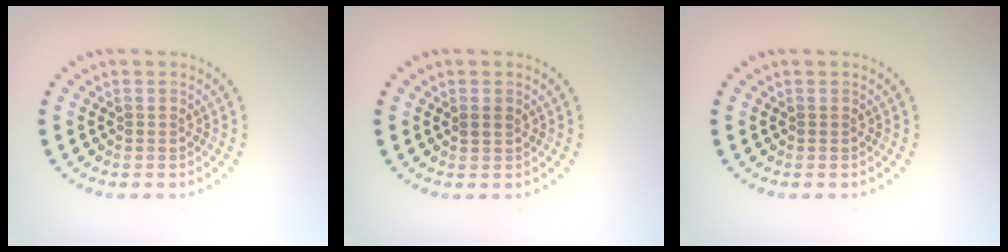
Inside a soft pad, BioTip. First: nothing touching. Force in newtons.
{"total": 0.9, "press": 0.8, "slide": 0.3}
{"total": 0.0}